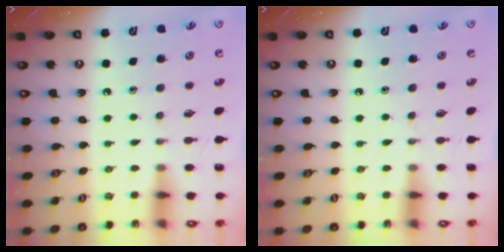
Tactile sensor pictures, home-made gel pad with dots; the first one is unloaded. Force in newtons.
{"total": 0.0}